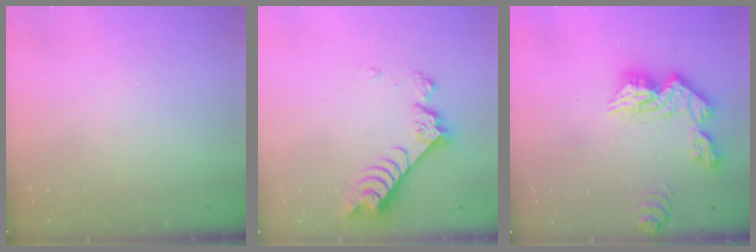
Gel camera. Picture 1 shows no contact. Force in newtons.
{"total": 7.6, "press": 7.6, "slide": 0.8}
{"total": 14.2, "press": 14.1, "slide": 1.4}